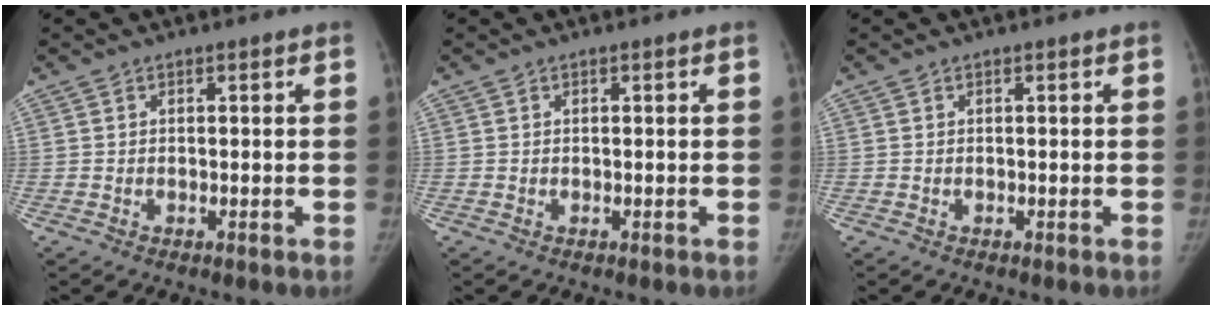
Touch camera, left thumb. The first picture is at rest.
{"total": 0.0}
{"total": 0.0}